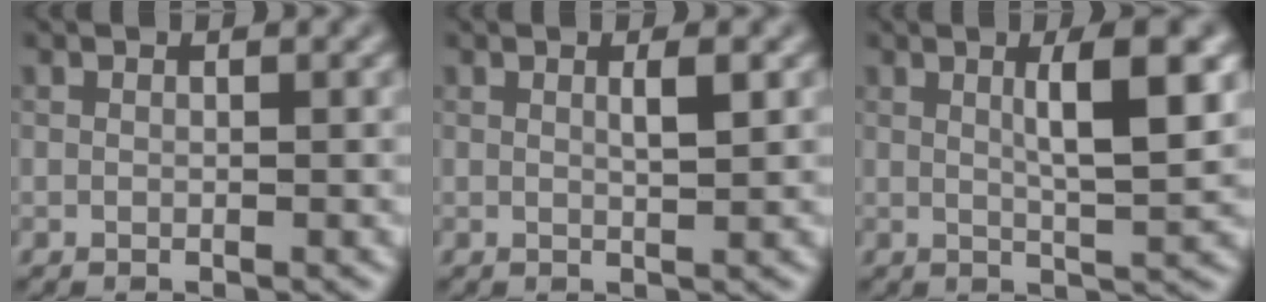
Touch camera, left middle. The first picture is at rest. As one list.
[{"total": 1.4, "force": [0.5, 0.2, 1.3], "torque": [-0.021, 0.002, 0.005]}, {"total": 5.4, "force": [1.4, 1.1, 5.2], "torque": [-0.073, 0.005, 0.022]}]